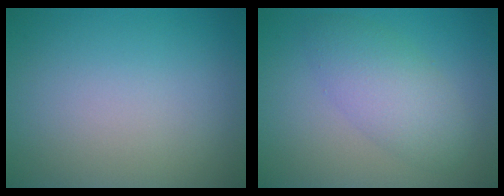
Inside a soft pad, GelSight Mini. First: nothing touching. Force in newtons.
{"total": 4.1, "press": 4.1, "slide": 0.1}